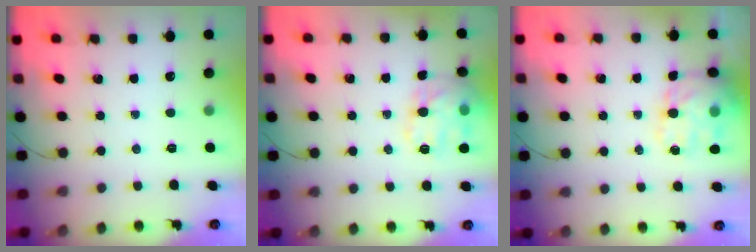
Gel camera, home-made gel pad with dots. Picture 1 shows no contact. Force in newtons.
{"total": 15.4, "press": 15.4, "slide": 0.9}
{"total": 14.1, "press": 13.7, "slide": 3.3}